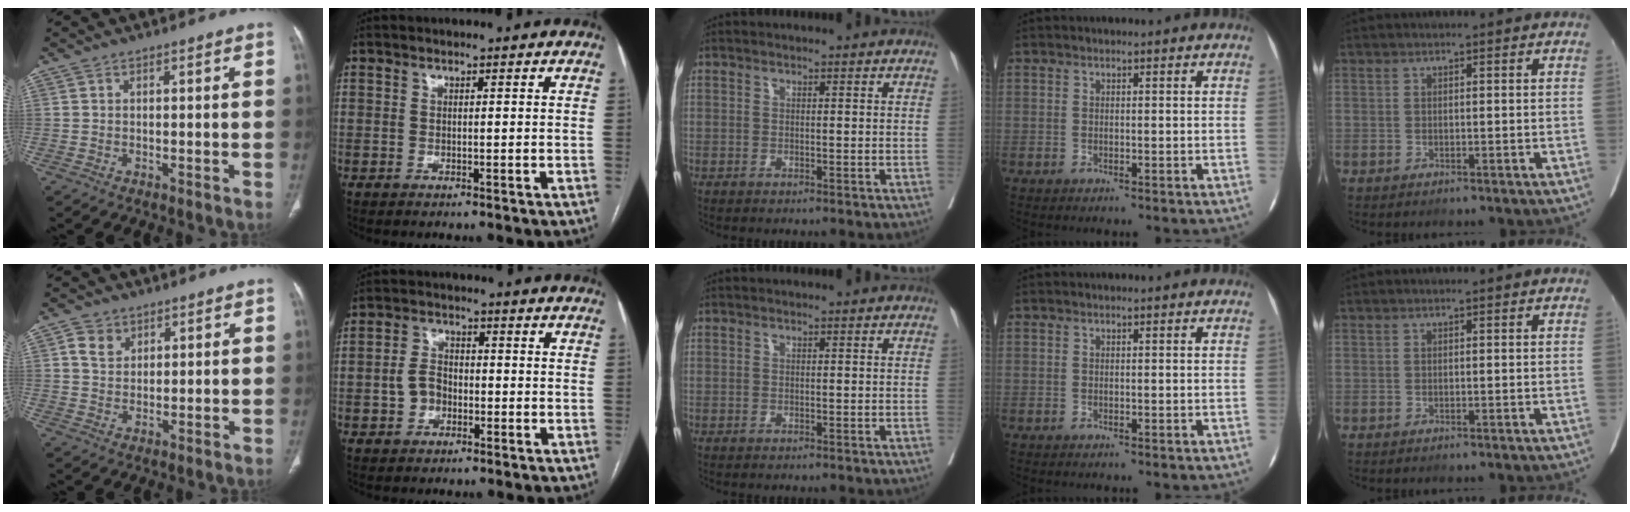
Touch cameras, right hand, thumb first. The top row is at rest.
{"thumb": {"total": 4.2, "force": [2.0, 3.3, 1.9], "torque": [-0.019, -0.008, 0.039]}, "index": {"total": 4.1, "force": [-1.2, 3.2, 2.3], "torque": [-0.051, 0.016, -0.020]}}